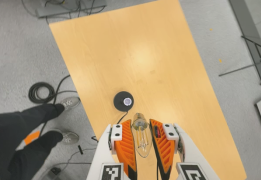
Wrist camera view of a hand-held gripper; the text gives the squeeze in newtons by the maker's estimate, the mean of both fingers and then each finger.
{"total": 16.4, "left": 16.5, "right": 16.4}